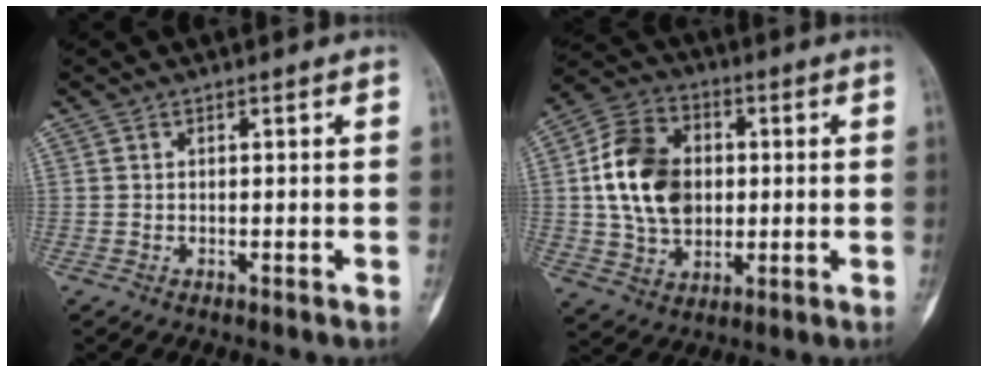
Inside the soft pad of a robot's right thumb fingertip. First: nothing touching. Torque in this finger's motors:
{"motor_torque": [1.37, 1.88, 1.11, -1.23, 0.08]}